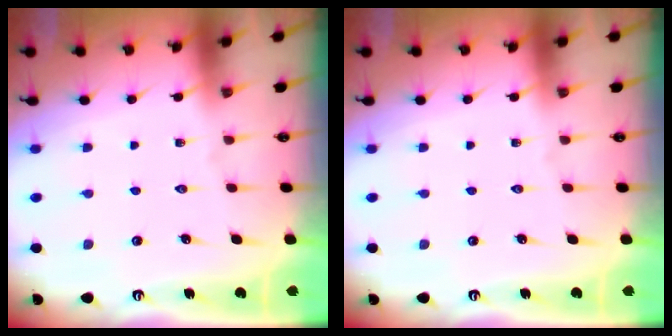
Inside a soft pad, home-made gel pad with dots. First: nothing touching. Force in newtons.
{"total": 0.0}